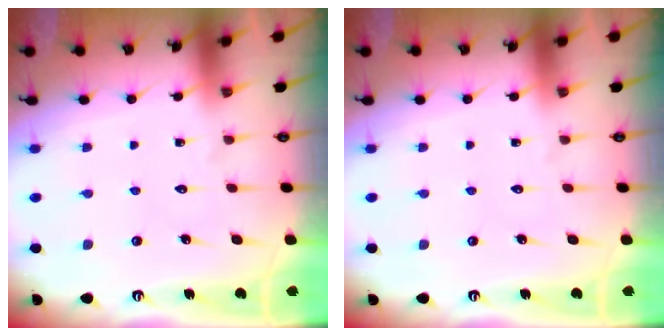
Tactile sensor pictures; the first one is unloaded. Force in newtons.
{"total": 0.0}